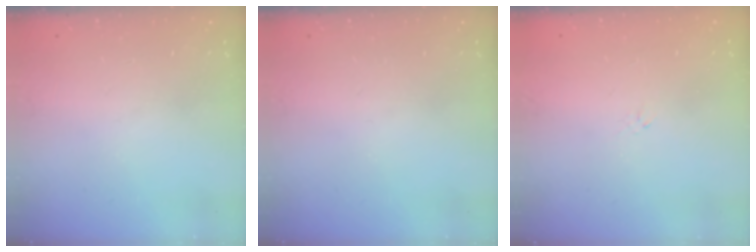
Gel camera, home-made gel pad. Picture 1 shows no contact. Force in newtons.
{"total": 0.0}
{"total": 1.2, "press": 1.2, "slide": 0.4}